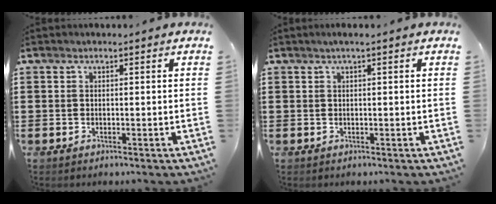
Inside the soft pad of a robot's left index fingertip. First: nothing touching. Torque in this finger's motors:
{"motor_torque": [0.10, -0.03, 0.06, -0.01]}